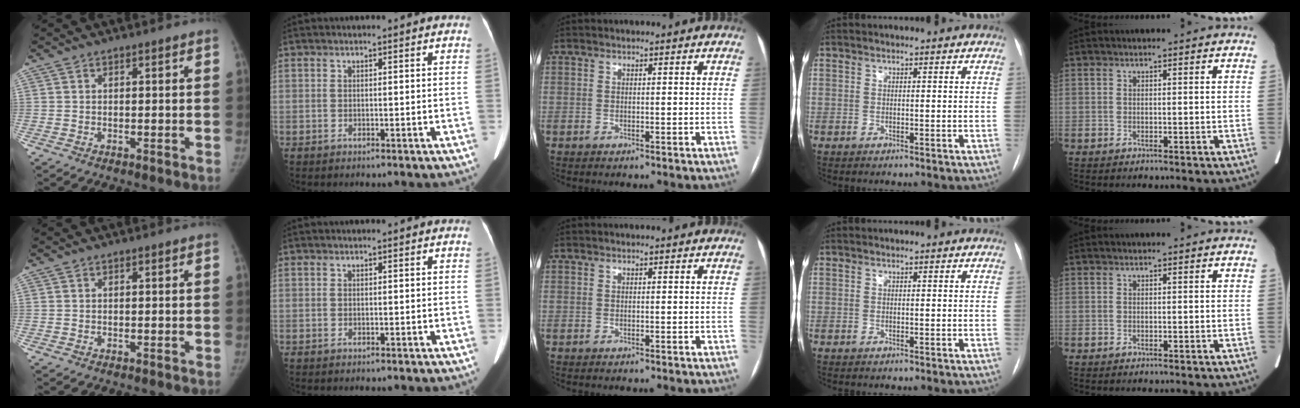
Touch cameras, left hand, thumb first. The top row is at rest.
{}